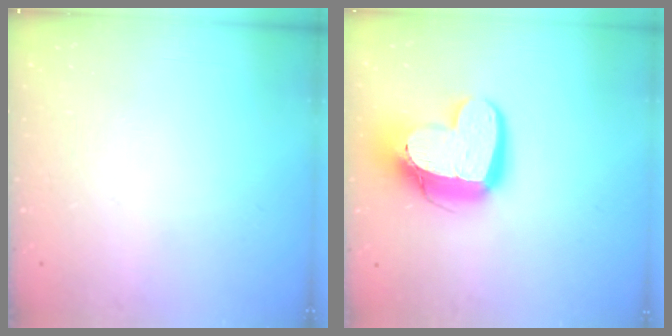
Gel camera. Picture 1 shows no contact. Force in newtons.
{"total": 18.9, "press": 18.8, "slide": 1.6}